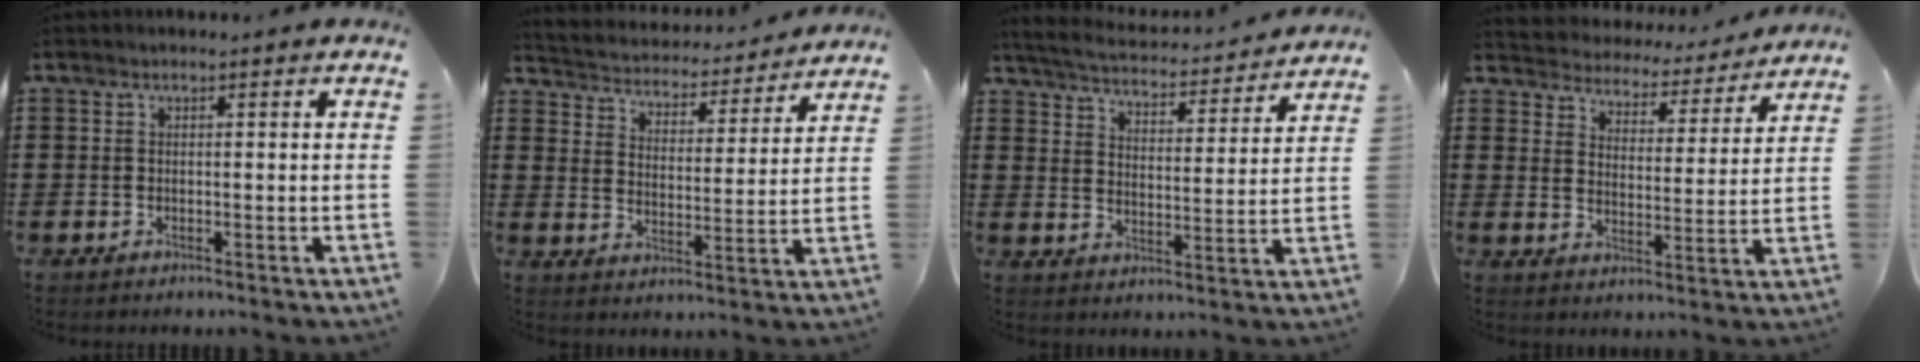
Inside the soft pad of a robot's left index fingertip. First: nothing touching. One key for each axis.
{"total": 3.4, "fx": 3.4, "fy": 0.2, "fz": -0.2, "tx": -0.021, "ty": -0.036, "tz": 0.049}
{"total": 4.1, "fx": 4.0, "fy": 0.0, "fz": 0.6, "tx": -0.037, "ty": -0.034, "tz": 0.064}
{"total": 3.6, "fx": 3.6, "fy": 0.3, "fz": -0.3, "tx": -0.020, "ty": -0.034, "tz": 0.054}